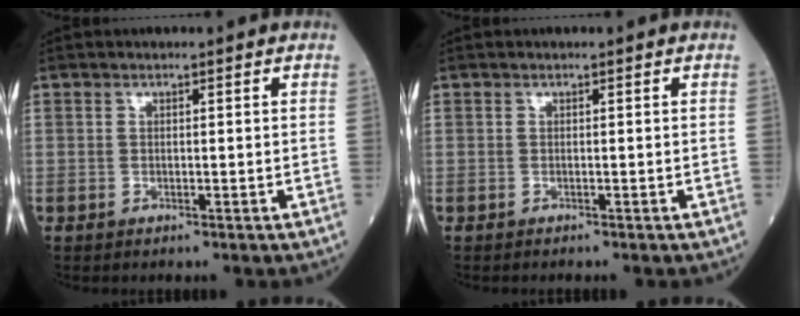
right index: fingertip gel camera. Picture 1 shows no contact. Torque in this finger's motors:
{"motor_torque": [-0.10, -0.05, 0.11, 0.02]}